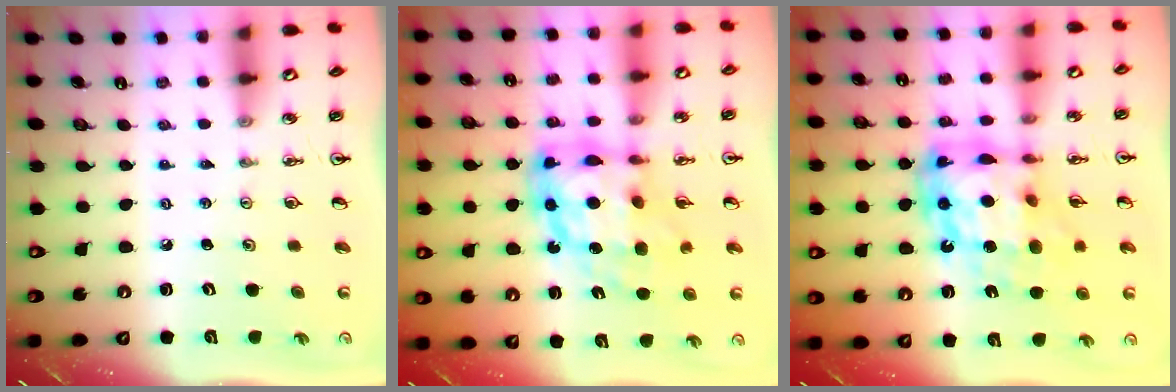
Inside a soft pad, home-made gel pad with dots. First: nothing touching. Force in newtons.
{"total": 16.3, "press": 16.3, "slide": 1.1}
{"total": 17.8, "press": 17.7, "slide": 1.7}